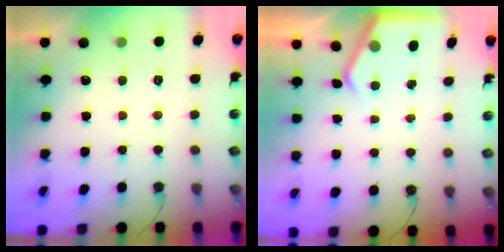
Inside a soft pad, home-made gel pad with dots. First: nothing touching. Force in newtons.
{"total": 3.5, "press": 3.4, "slide": 0.5}